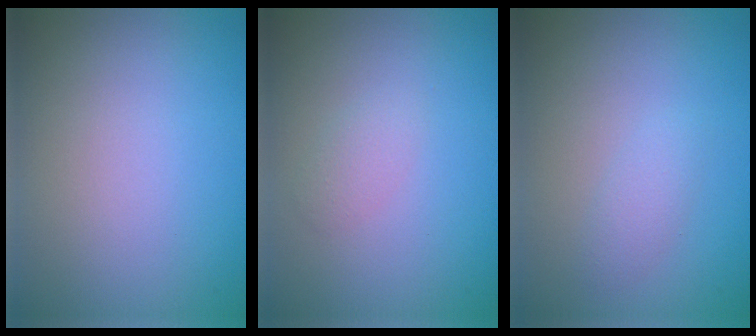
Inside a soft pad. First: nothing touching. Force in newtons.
{"total": 1.1, "press": 1.1, "slide": 0.1}
{"total": 1.2, "press": 1.2, "slide": 0.1}